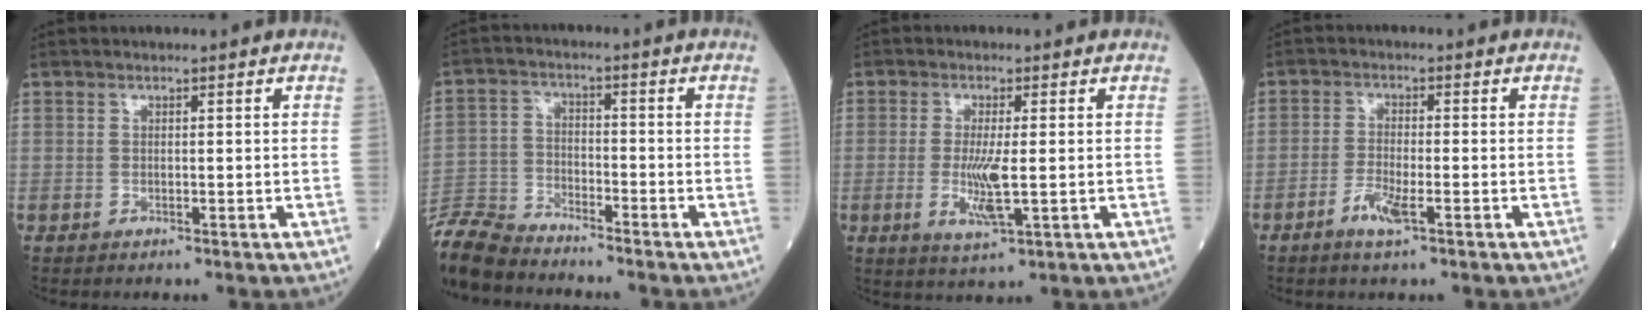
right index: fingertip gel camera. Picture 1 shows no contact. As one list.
[{"total": 9.5, "force": [-9.2, 1.5, 1.9], "torque": [-0.043, -0.010, -0.184]}, {"total": 5.7, "force": [-0.6, 0.6, 5.6], "torque": [-0.118, -0.015, -0.010]}, {"total": 4.0, "force": [-2.1, 0.5, 3.3], "torque": [-0.070, -0.004, -0.042]}]